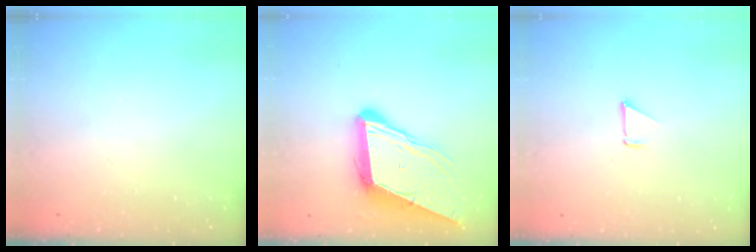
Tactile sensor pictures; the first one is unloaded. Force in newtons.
{"total": 12.0, "press": 11.5, "slide": 3.7}
{"total": 0.7, "press": 0.7, "slide": 0.1}